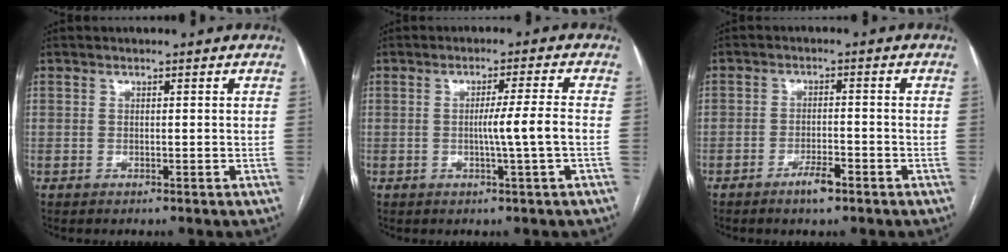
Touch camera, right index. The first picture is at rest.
{"total": 4.9, "force": [-0.8, -1.4, 4.6], "torque": [-0.074, -0.004, -0.013]}
{"total": 3.5, "force": [-2.4, 0.8, 2.5], "torque": [-0.045, 0.001, -0.040]}